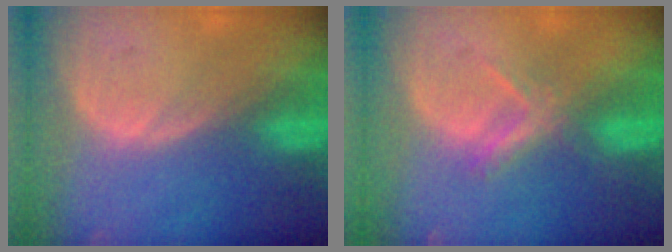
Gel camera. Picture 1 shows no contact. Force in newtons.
{"total": 3.7, "press": 3.6, "slide": 0.9}